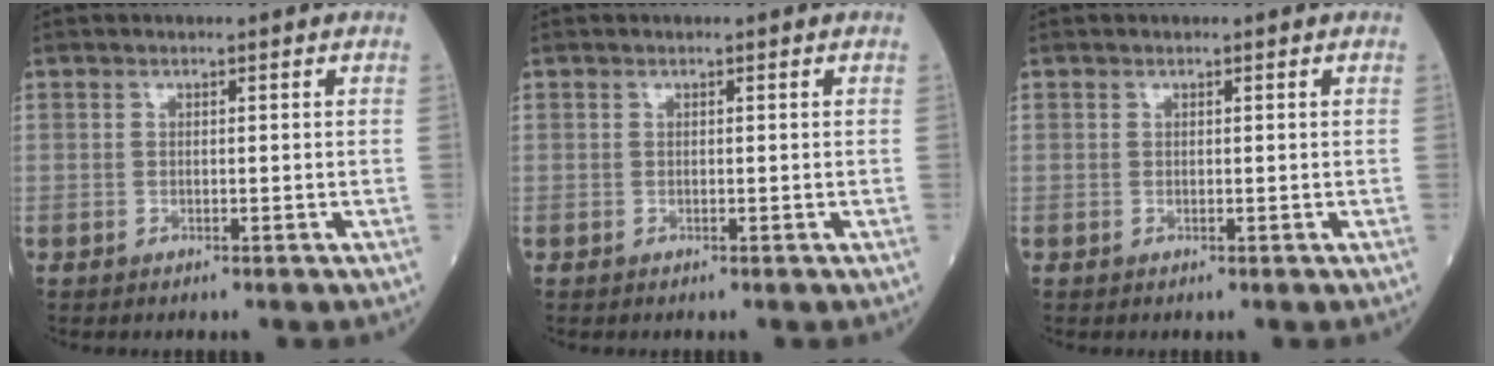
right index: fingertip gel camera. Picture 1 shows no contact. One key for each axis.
{"total": 0.0}
{"total": 0.0}